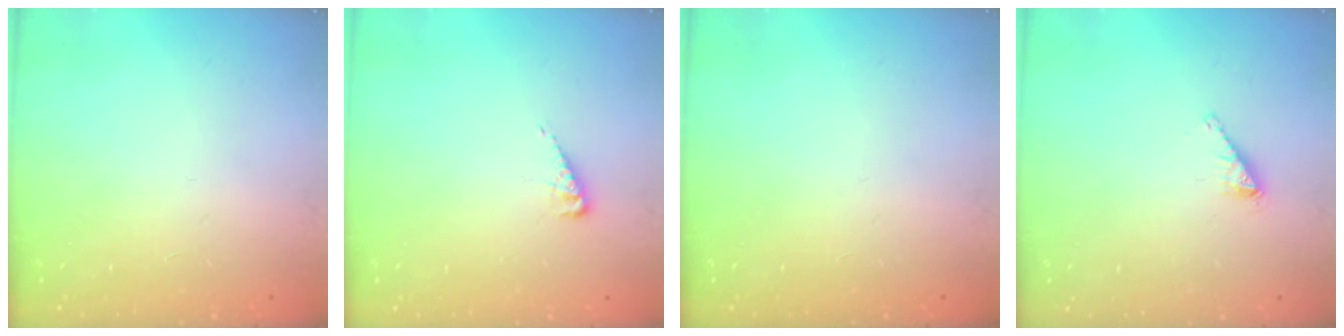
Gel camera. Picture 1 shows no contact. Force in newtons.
{"total": 2.9, "press": 2.9, "slide": 0.4}
{"total": 0.0}
{"total": 1.7, "press": 1.7, "slide": 0.2}